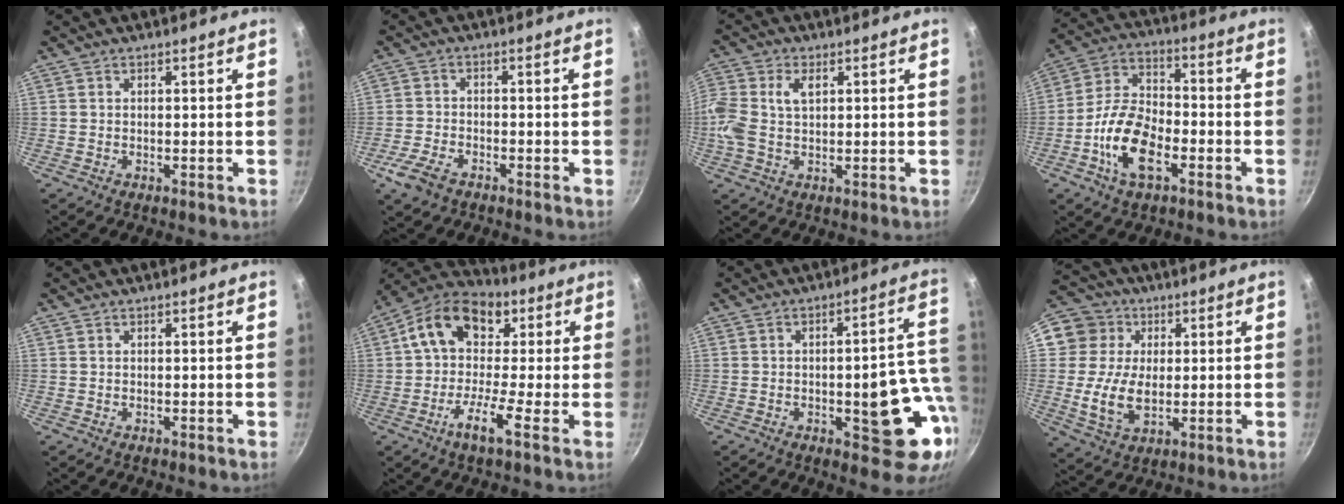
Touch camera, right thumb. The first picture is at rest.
{"total": 5.4, "force": [-3.4, 2.7, 3.3], "torque": [-0.077, 0.017, -0.071]}
{"total": 7.7, "force": [1.2, 4.7, 5.9], "torque": [-0.128, 0.015, 0.016]}
{"total": 12.0, "force": [-4.5, 6.3, 9.2], "torque": [-0.165, 0.032, -0.092]}
{"total": 0.0}
{"total": 14.1, "force": [0.8, 8.3, 11.4], "torque": [-0.175, 0.040, -0.011]}
{"total": 16.5, "force": [-3.7, 6.8, 14.5], "torque": [-0.117, 0.028, -0.048]}
{"total": 12.8, "force": [1.8, 10.8, 6.8], "torque": [-0.106, -0.003, 0.026]}